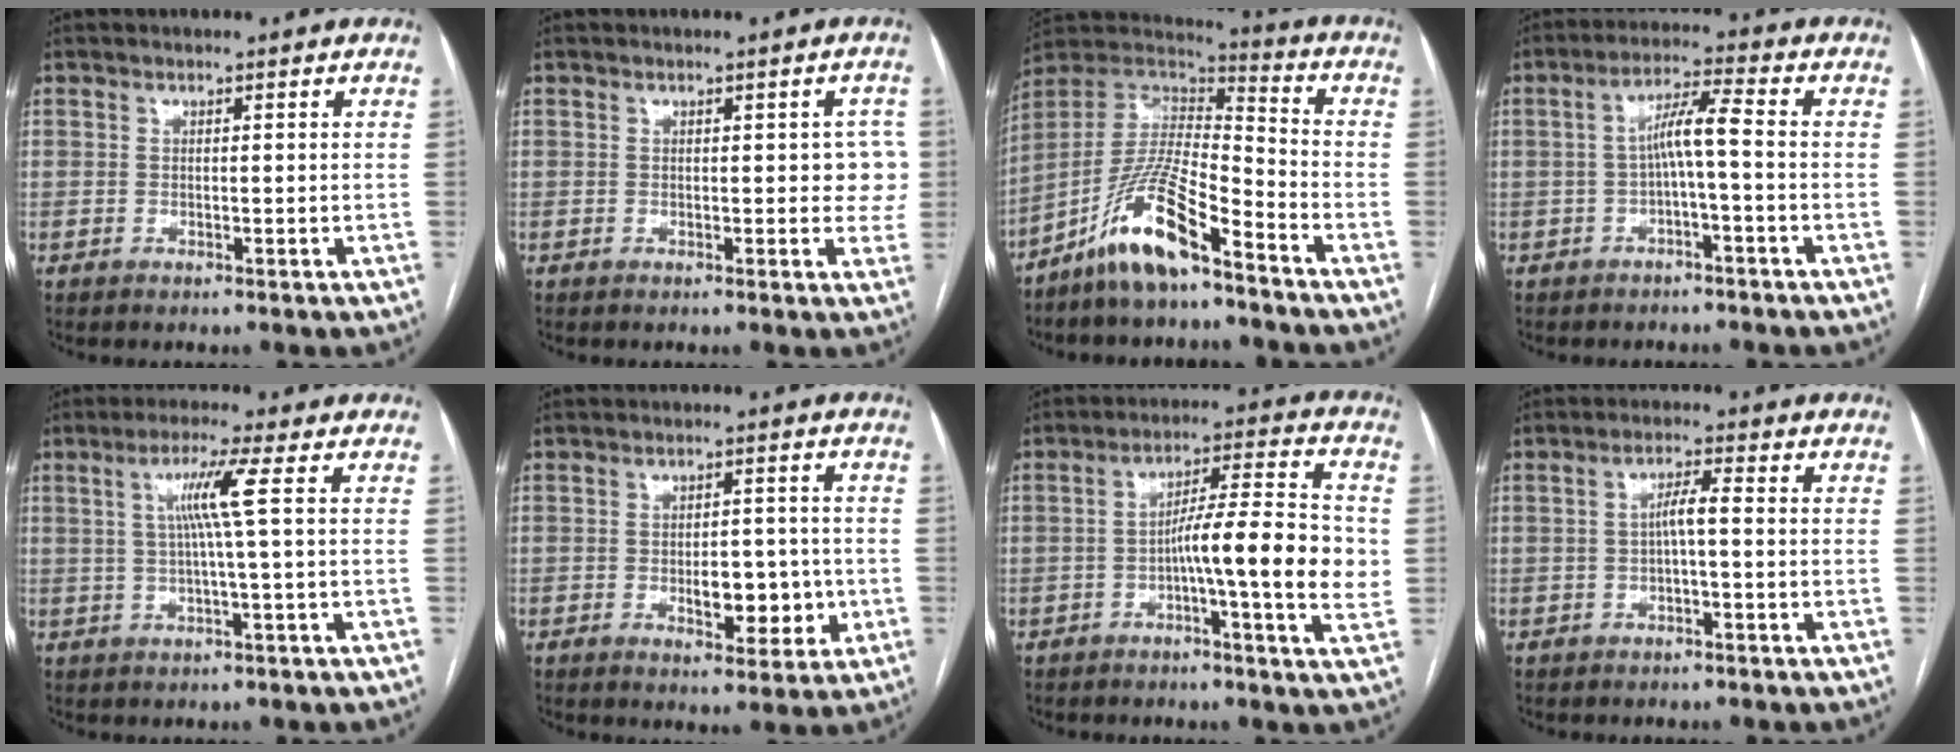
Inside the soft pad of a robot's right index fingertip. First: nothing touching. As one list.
[{"total": 3.8, "force": [0.5, 2.2, 3.1], "torque": [-0.017, 0.013, 0.003]}, {"total": 13.3, "force": [-9.0, 2.2, 9.5], "torque": [-0.193, 0.009, -0.169]}, {"total": 5.3, "force": [-0.8, 0.1, 5.2], "torque": [-0.092, 0.024, -0.011]}, {"total": 5.7, "force": [1.1, -1.3, 5.5], "torque": [-0.104, 0.007, 0.024]}, {"total": 6.4, "force": [-1.4, 3.2, 5.4], "torque": [-0.070, 0.005, -0.011]}, {"total": 12.9, "force": [-1.8, 0.3, 12.8], "torque": [-0.195, 0.009, -0.035]}, {"total": 3.1, "force": [-0.4, 0.3, 3.0], "torque": [-0.052, 0.011, -0.005]}]